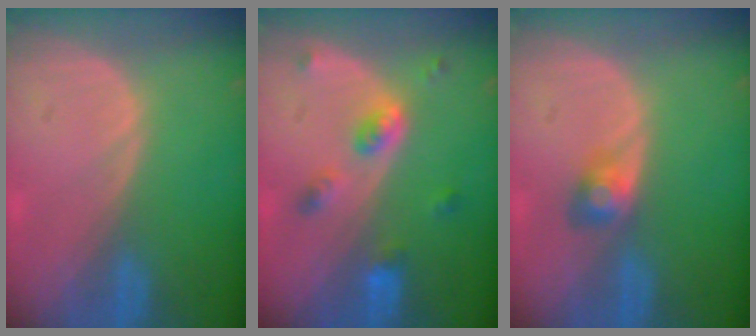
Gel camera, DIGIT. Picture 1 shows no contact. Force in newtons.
{"total": 5.1, "press": 4.5, "slide": 2.3}
{"total": 2.7, "press": 2.7, "slide": 0.3}